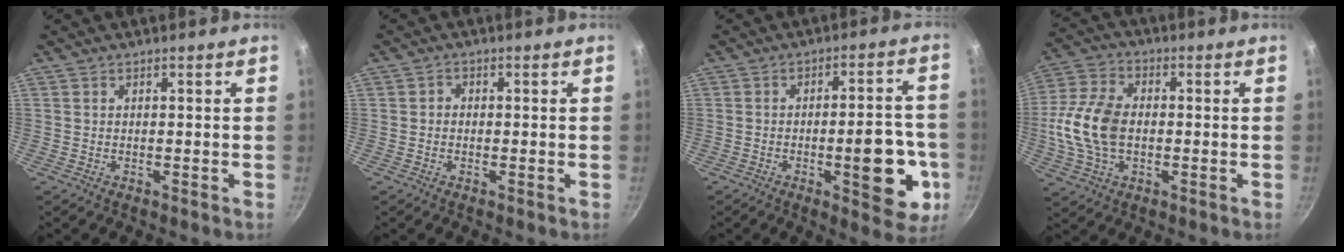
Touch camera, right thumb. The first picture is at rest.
{"total": 1.2, "force": [-0.4, 1.1, 0.4], "torque": [-0.005, 0.005, -0.009]}
{"total": 14.4, "force": [-4.0, 5.7, 12.6], "torque": [-0.122, 0.020, -0.052]}
{"total": 13.7, "force": [-0.9, 8.9, 10.4], "torque": [-0.204, 0.020, -0.027]}